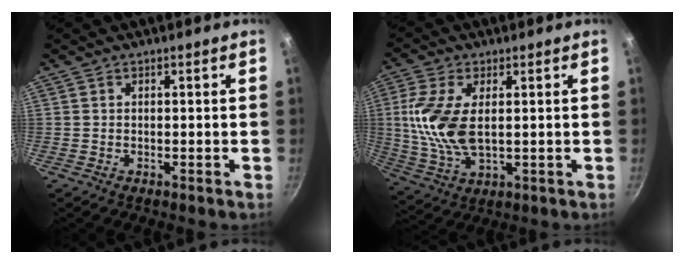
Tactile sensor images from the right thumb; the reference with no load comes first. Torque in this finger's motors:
{"motor_torque": [-0.44, 0.59, 1.61, 0.18, 0.20]}